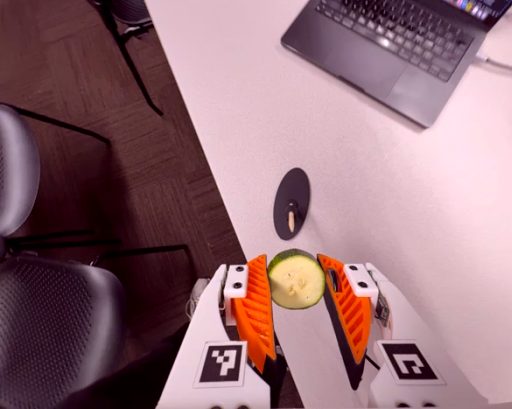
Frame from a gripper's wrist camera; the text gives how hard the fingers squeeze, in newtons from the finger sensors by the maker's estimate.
{"total": 9.4, "left": 9.1, "right": 9.7}